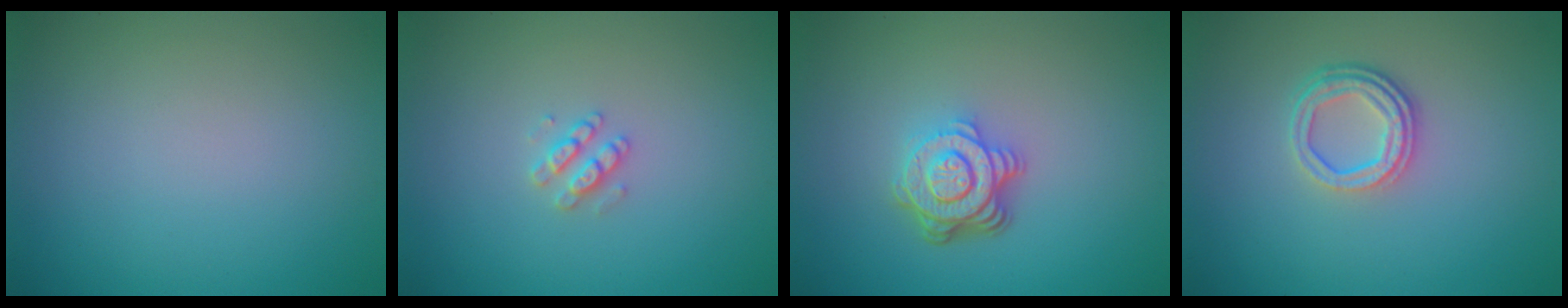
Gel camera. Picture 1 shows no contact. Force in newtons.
{"total": 1.6, "press": 1.6, "slide": 0.3}
{"total": 4.7, "press": 3.4, "slide": 3.2}
{"total": 3.4, "press": 2.6, "slide": 2.2}